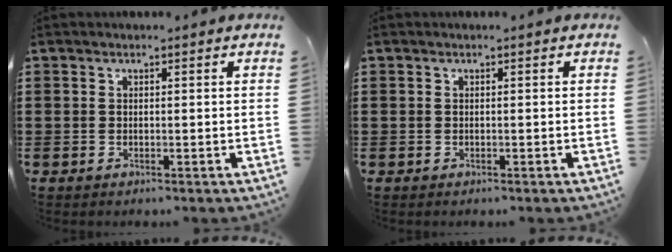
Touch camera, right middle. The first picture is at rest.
{"total": 0.0}